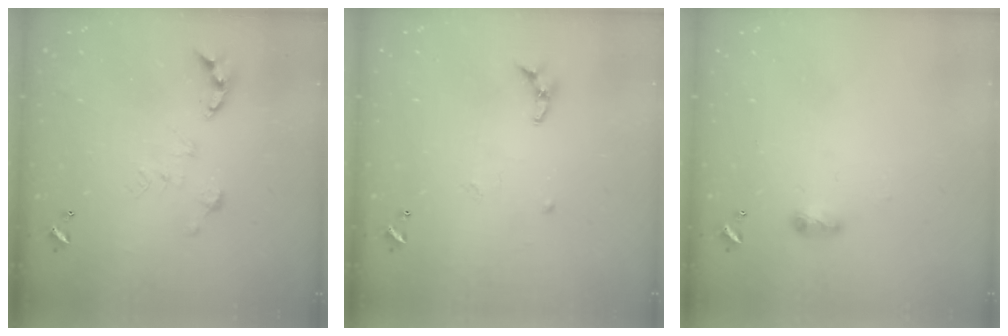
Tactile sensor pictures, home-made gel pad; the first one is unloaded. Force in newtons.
{"total": 6.6, "press": 6.5, "slide": 0.6}
{"total": 4.1, "press": 4.1, "slide": 0.5}